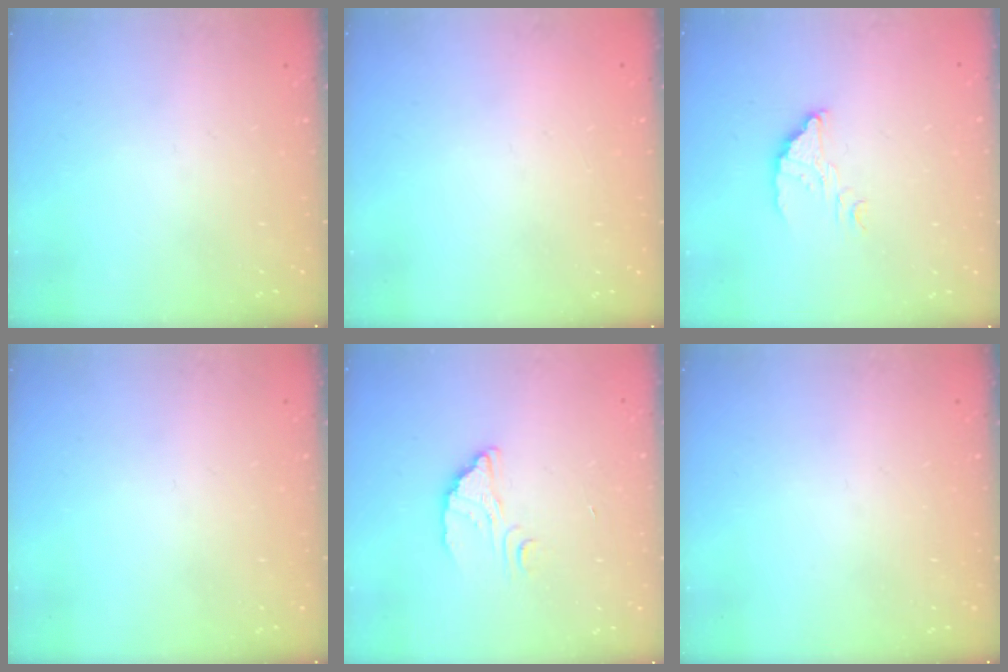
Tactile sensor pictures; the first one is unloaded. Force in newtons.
{"total": 2.3, "press": 2.3, "slide": 0.1}
{"total": 3.4, "press": 3.4, "slide": 0.3}
{"total": 0.0}
{"total": 2.7, "press": 2.7, "slide": 0.1}
{"total": 0.0}